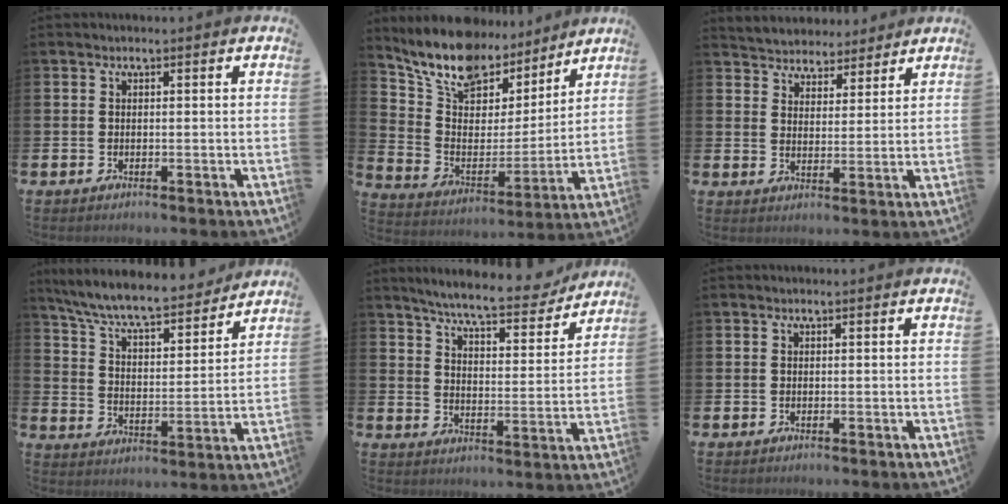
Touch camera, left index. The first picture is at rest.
{"total": 12.4, "force": [10.9, 5.2, 2.6], "torque": [-0.101, -0.071, 0.199]}
{"total": 4.7, "force": [4.4, 1.2, -0.7], "torque": [-0.013, -0.027, 0.080]}
{"total": 8.7, "force": [8.1, 1.3, 2.9], "torque": [-0.088, -0.060, 0.139]}
{"total": 7.7, "force": [7.3, 0.6, 2.6], "torque": [-0.071, -0.045, 0.124]}
{"total": 0.0}